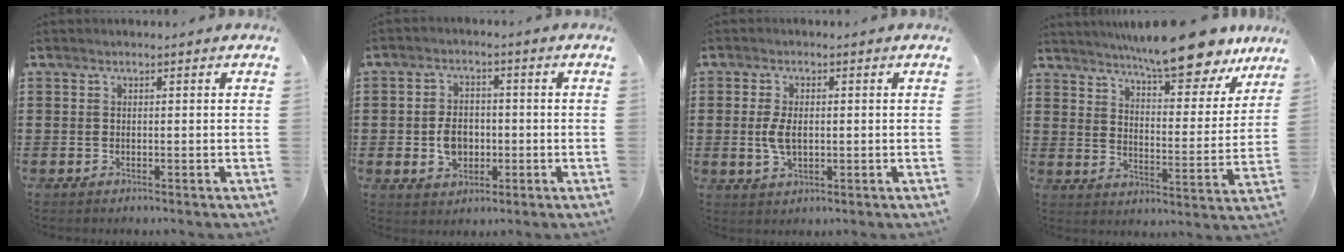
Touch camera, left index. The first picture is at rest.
{"total": 5.3, "force": [-0.9, 3.9, 3.5], "torque": [-0.068, 0.003, -0.019]}
{"total": 4.2, "force": [0.1, 2.2, 3.6], "torque": [-0.086, 0.000, -0.004]}
{"total": 11.9, "force": [10.4, 0.9, 5.8], "torque": [-0.104, -0.059, 0.179]}